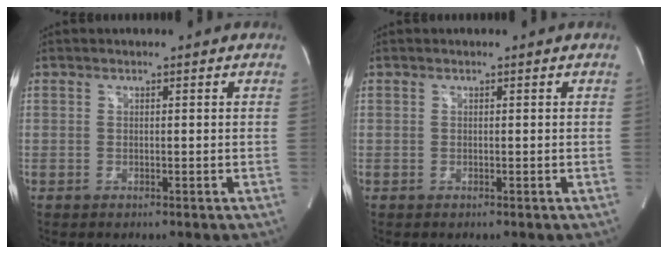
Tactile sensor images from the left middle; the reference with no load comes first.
{"total": 0.0}